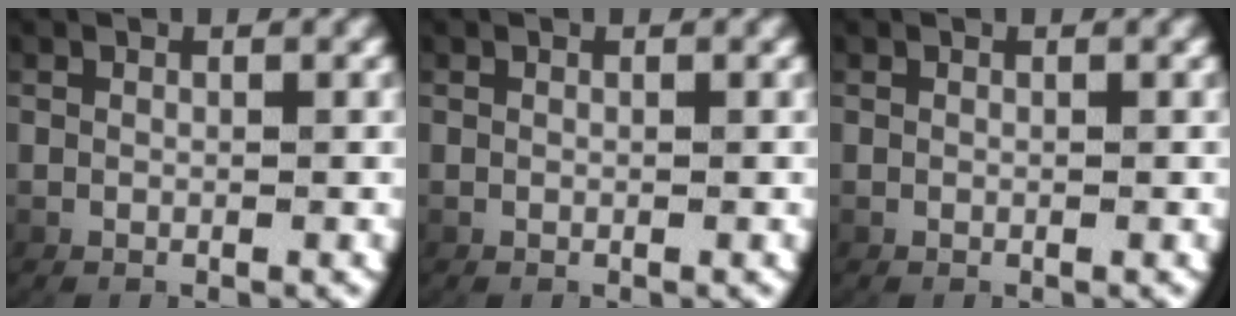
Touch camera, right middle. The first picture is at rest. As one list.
[{"total": 0.0}, {"total": 0.0}]